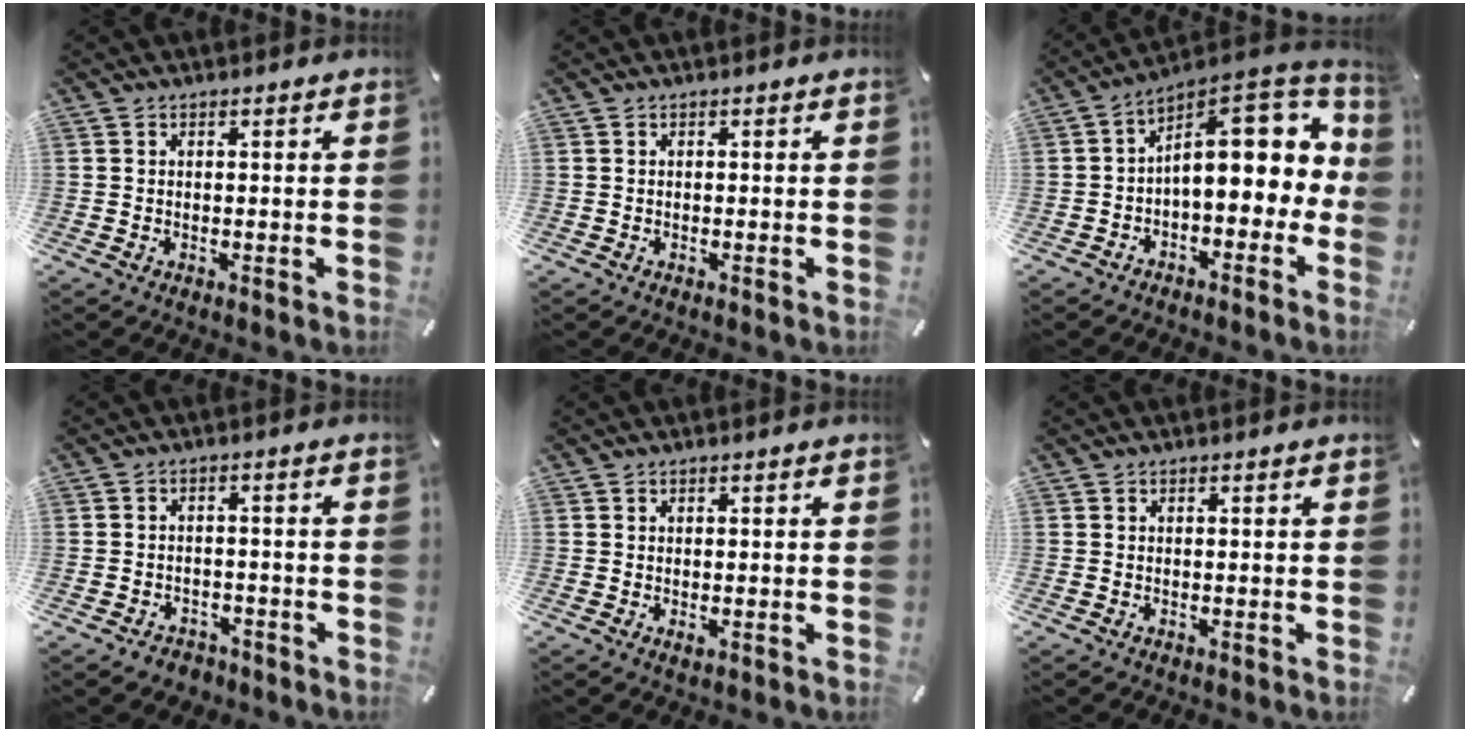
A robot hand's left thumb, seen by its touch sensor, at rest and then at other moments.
{"total": 0.0}
{"total": 14.0, "force": [3.3, 7.6, 11.2], "torque": [-0.137, -0.036, 0.052]}
{"total": 3.0, "force": [-2.2, 2.0, 0.5], "torque": [-0.008, 0.012, -0.044]}
{"total": 0.7, "force": [0.0, 0.2, 0.6], "torque": [-0.012, -0.002, 0.000]}
{"total": 0.0}